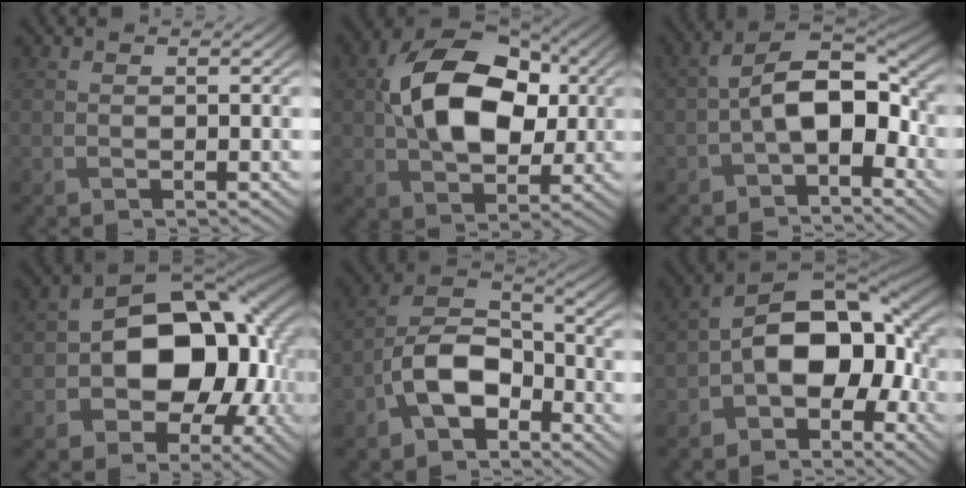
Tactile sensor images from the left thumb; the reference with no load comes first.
{"total": 13.5, "force": [1.5, 8.7, 10.3], "torque": [-0.191, 0.019, 0.018]}
{"total": 7.8, "force": [-1.8, 4.3, 6.3], "torque": [-0.108, 0.013, -0.042]}
{"total": 14.6, "force": [-1.8, 10.3, 10.3], "torque": [-0.157, -0.010, -0.038]}
{"total": 8.6, "force": [-4.2, 5.1, 5.5], "torque": [-0.105, 0.012, -0.099]}
{"total": 11.5, "force": [-3.0, 7.1, 8.6], "torque": [-0.133, 0.009, -0.075]}